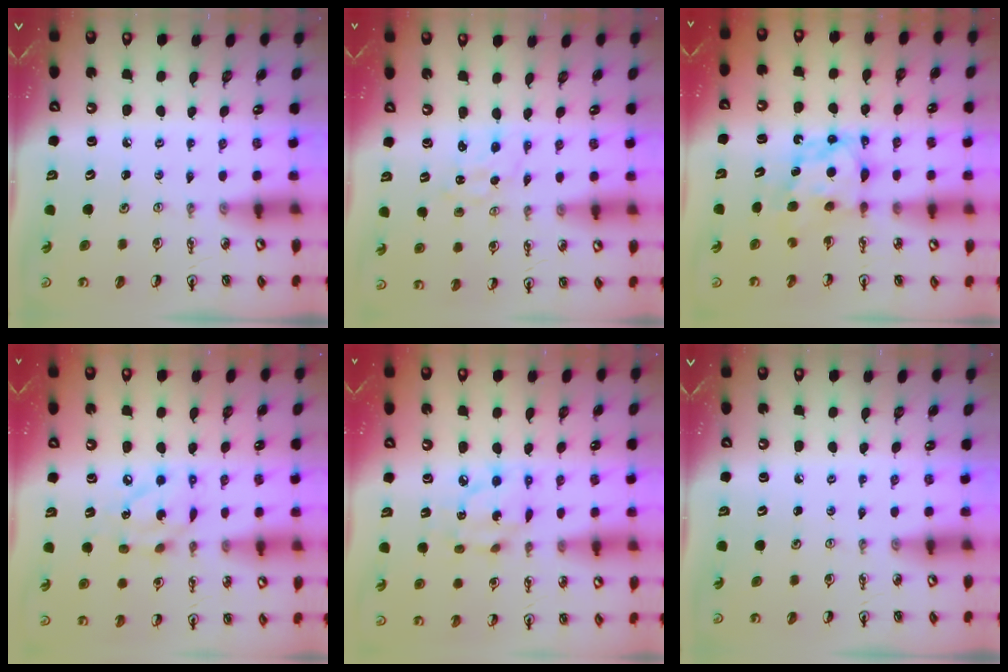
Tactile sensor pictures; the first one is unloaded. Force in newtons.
{"total": 0.0}
{"total": 7.1, "press": 7.0, "slide": 0.4}
{"total": 11.2, "press": 11.2, "slide": 0.6}
{"total": 9.5, "press": 9.5, "slide": 0.6}
{"total": 0.0}